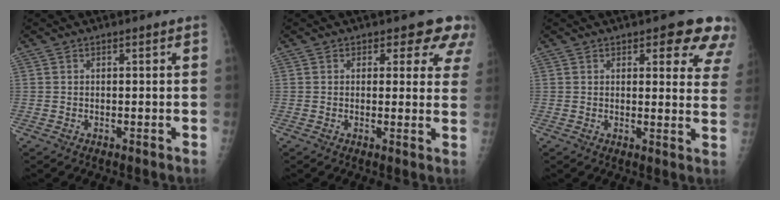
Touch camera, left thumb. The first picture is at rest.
{"total": 7.3, "force": [5.4, 3.9, 2.9], "torque": [0.014, -0.023, 0.040]}
{"total": 10.6, "force": [6.9, 4.2, 6.8], "torque": [-0.030, -0.034, 0.067]}